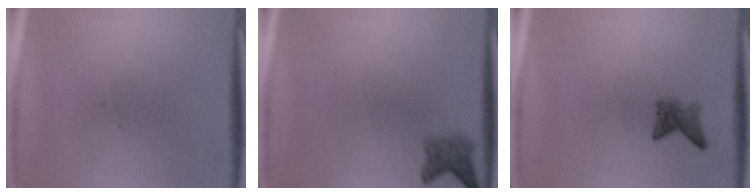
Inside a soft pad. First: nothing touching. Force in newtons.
{"total": 2.1}
{"total": 1.9}